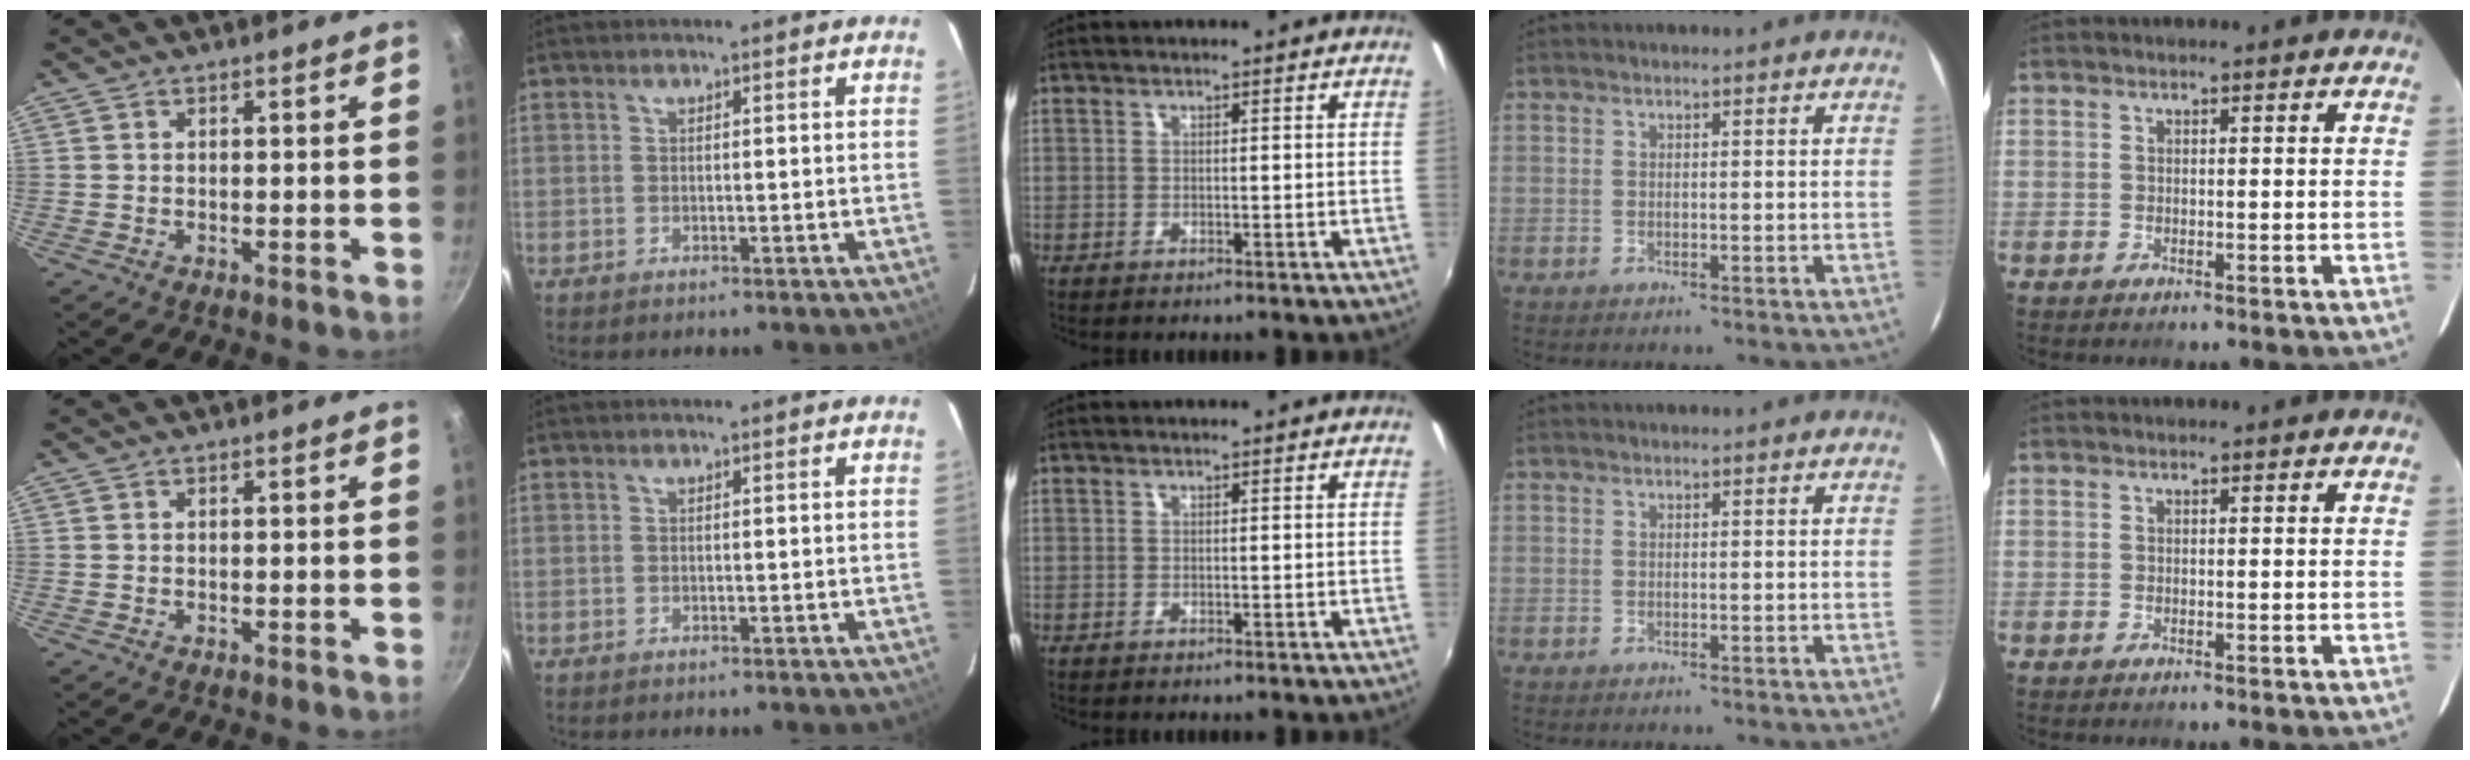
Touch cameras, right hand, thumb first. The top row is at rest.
{}